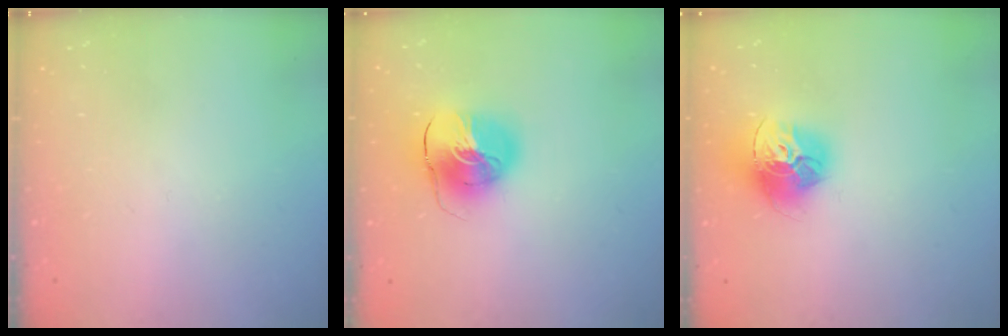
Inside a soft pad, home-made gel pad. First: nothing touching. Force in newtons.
{"total": 11.5, "press": 11.4, "slide": 1.5}
{"total": 15.7, "press": 15.6, "slide": 1.7}